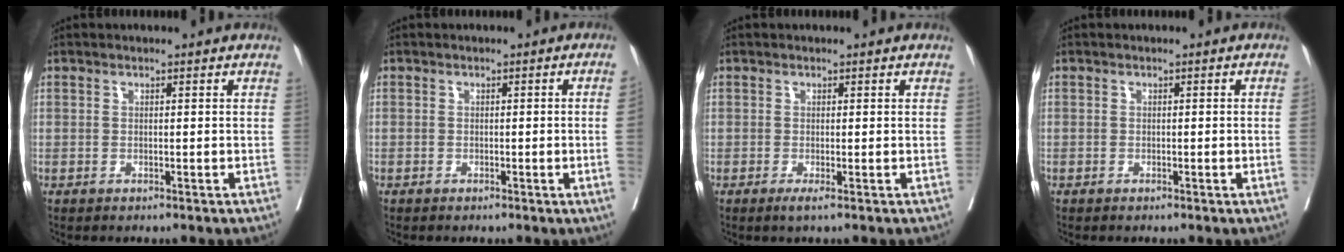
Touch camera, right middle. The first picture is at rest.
{"total": 2.4, "force": [-0.4, -0.9, 2.2], "torque": [-0.024, -0.002, -0.003]}
{"total": 1.1, "force": [-0.5, -0.1, 1.0], "torque": [-0.015, -0.004, -0.009]}
{"total": 0.9, "force": [-0.1, -0.2, 0.9], "torque": [-0.009, 0.003, 0.001]}